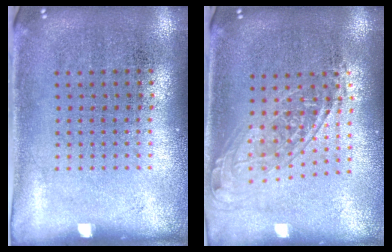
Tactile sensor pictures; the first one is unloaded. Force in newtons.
{"total": 1.5, "press": 1.3, "slide": 0.9}